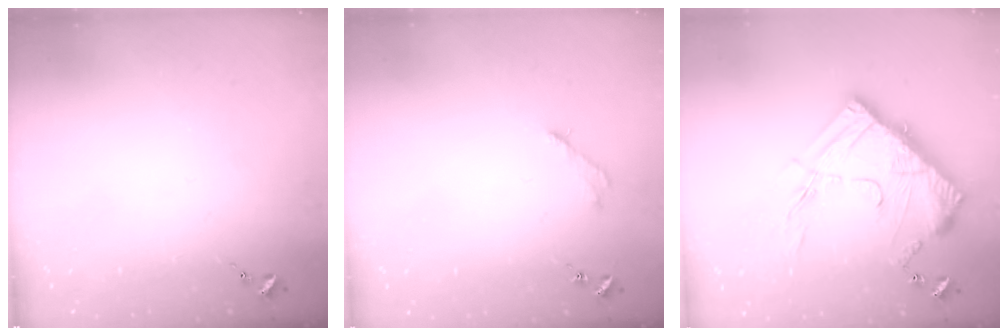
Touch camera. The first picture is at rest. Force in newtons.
{"total": 2.8, "press": 2.8, "slide": 0.4}
{"total": 21.5, "press": 21.4, "slide": 1.6}